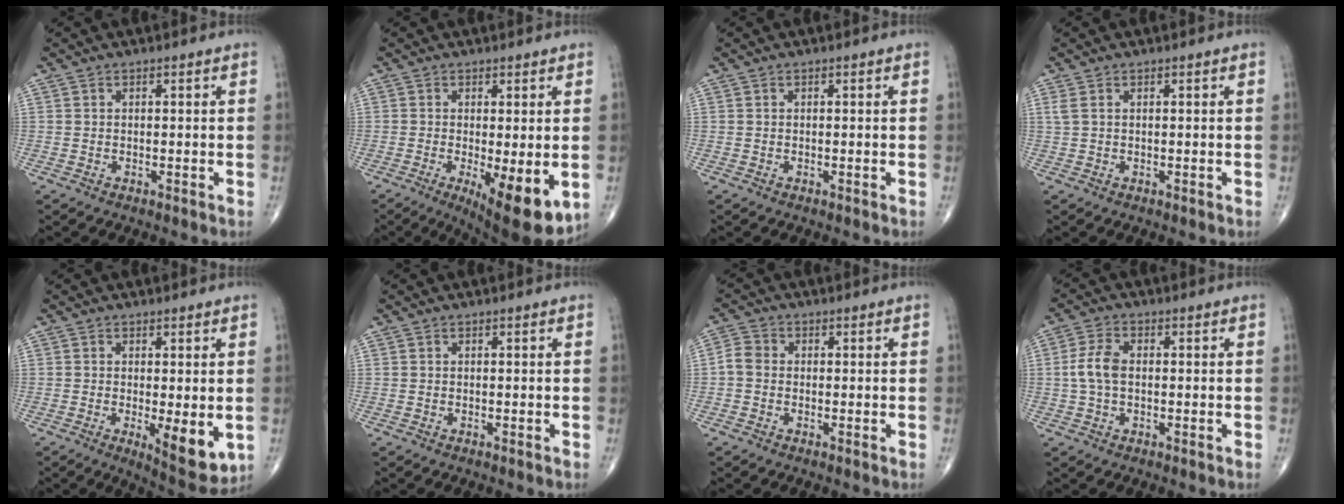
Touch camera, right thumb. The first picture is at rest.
{"total": 11.1, "force": [-2.9, 3.4, 10.2], "torque": [-0.144, -0.024, -0.034]}
{"total": 0.0}
{"total": 1.2, "force": [0.5, 0.5, 1.0], "torque": [-0.031, 0.012, 0.016]}
{"total": 7.8, "force": [-1.3, 2.5, 7.3], "torque": [-0.097, -0.022, -0.013]}
{"total": 0.0}
{"total": 3.0, "force": [-0.5, 2.5, 1.6], "torque": [-0.027, 0.008, -0.019]}
{"total": 5.2, "force": [0.0, 3.0, 4.2], "torque": [-0.098, 0.011, -0.004]}